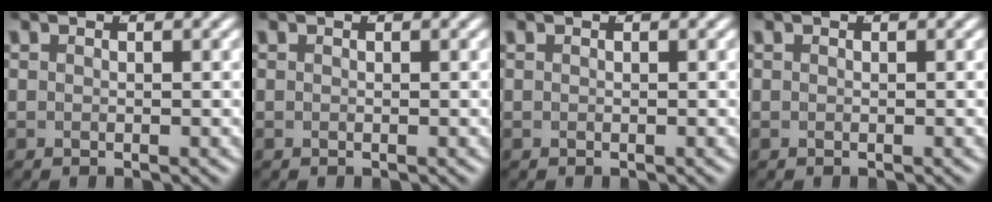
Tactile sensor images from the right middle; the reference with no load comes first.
{"total": 0.0}
{"total": 0.0}
{"total": 0.0}